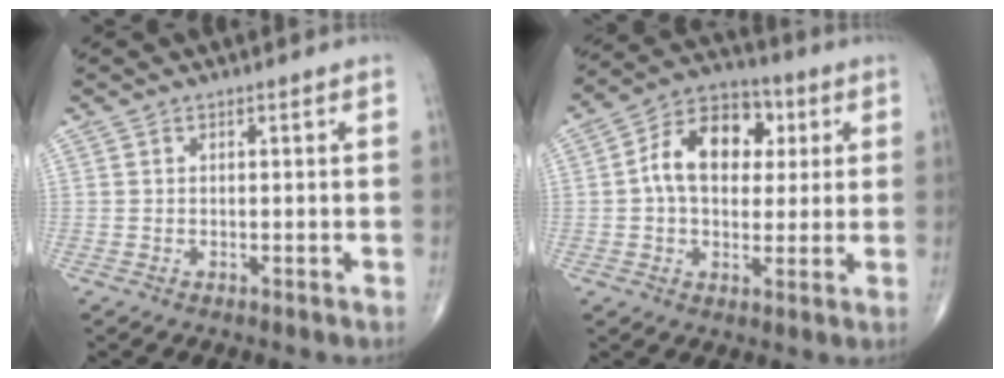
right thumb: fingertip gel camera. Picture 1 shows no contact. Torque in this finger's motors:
{"motor_torque": [0.77, 0.70, 1.07, 0.05, 0.08]}